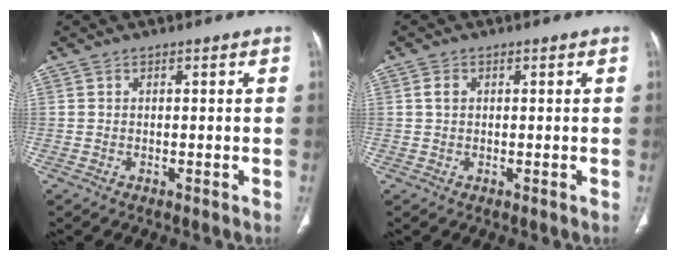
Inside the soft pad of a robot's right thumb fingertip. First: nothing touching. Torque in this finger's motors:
{"motor_torque": [0.07, 0.05, 0.32, -0.16, 0.04]}